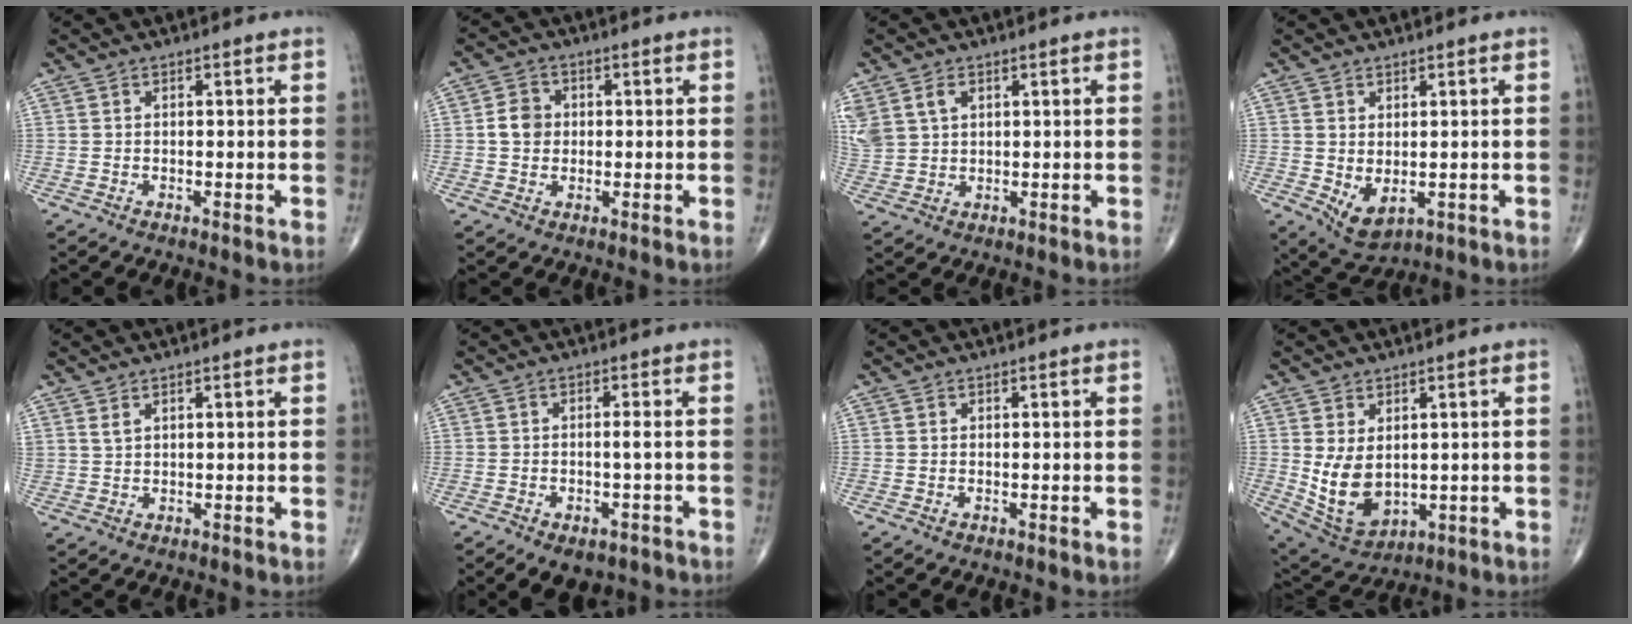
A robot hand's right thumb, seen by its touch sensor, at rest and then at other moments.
{"total": 4.7, "force": [0.2, 4.0, 2.4], "torque": [-0.032, 0.009, -0.002]}
{"total": 8.9, "force": [3.5, 6.4, 5.1], "torque": [-0.131, 0.005, 0.081]}
{"total": 5.3, "force": [-0.6, 3.0, 4.3], "torque": [-0.065, -0.007, 0.008]}
{"total": 1.6, "force": [1.1, 0.7, 0.9], "torque": [-0.015, -0.003, 0.027]}
{"total": 6.8, "force": [-4.2, 3.1, 4.3], "torque": [-0.052, 0.023, -0.053]}
{"total": 0.0}
{"total": 9.8, "force": [0.4, 6.5, 7.4], "torque": [-0.121, -0.013, 0.034]}